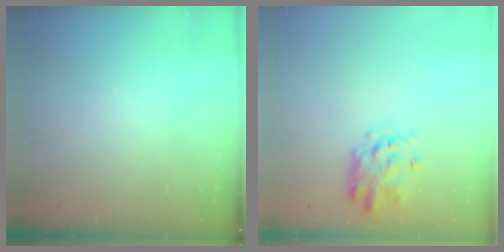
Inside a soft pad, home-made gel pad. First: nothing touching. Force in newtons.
{"total": 3.3, "press": 3.3, "slide": 0.6}